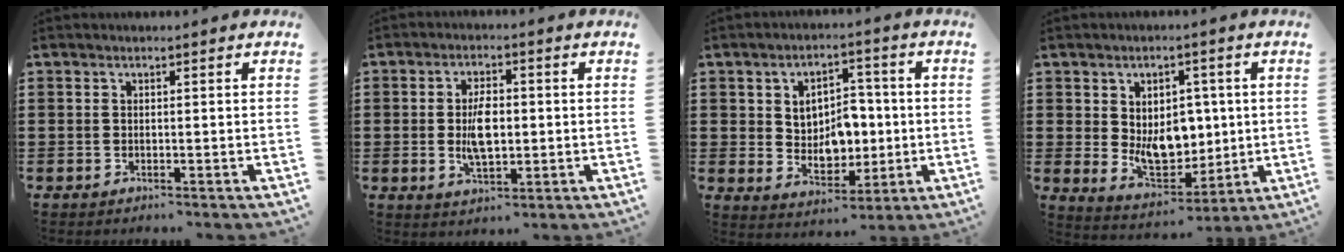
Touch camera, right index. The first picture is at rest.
{"total": 6.0, "force": [-0.2, 3.1, 5.2], "torque": [-0.103, -0.001, -0.008]}
{"total": 6.2, "force": [0.4, 5.2, 3.4], "torque": [-0.058, 0.007, 0.003]}
{"total": 7.8, "force": [0.5, 5.9, 5.2], "torque": [-0.082, 0.004, 0.010]}